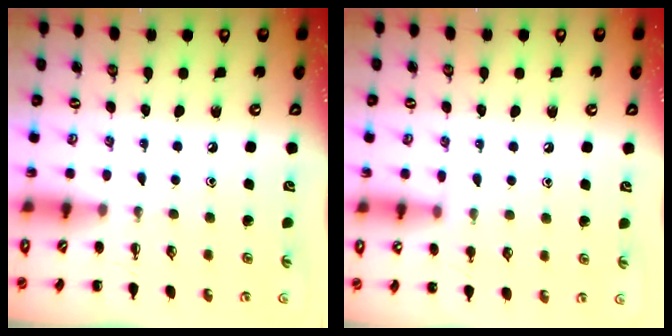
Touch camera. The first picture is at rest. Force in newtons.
{"total": 4.5, "press": 4.1, "slide": 1.7}